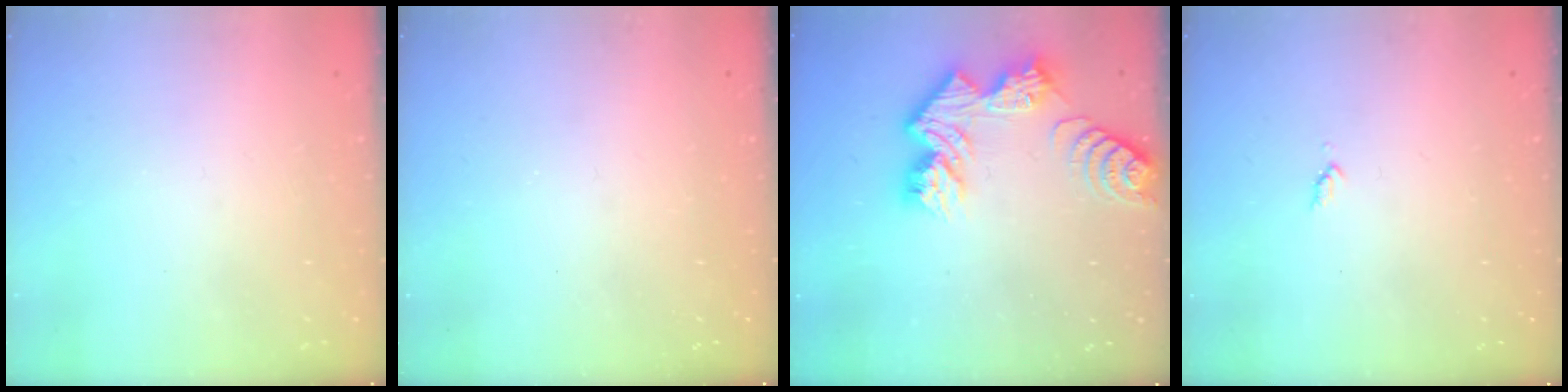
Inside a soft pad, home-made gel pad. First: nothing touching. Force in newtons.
{"total": 0.0}
{"total": 12.9, "press": 12.9, "slide": 1.0}
{"total": 3.5, "press": 3.4, "slide": 0.5}